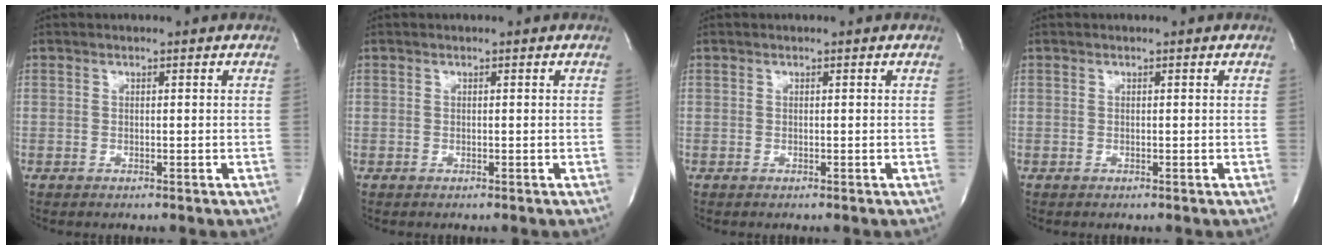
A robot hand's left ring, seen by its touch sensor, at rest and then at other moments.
{"total": 0.0}
{"total": 0.0}
{"total": 0.0}